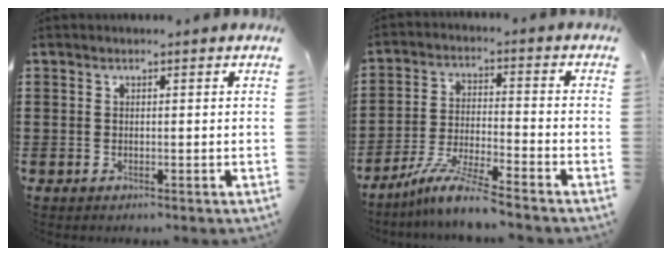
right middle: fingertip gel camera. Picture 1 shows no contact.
{"total": 7.5, "force": [-6.5, -0.4, 3.7], "torque": [-0.083, -0.016, -0.127]}